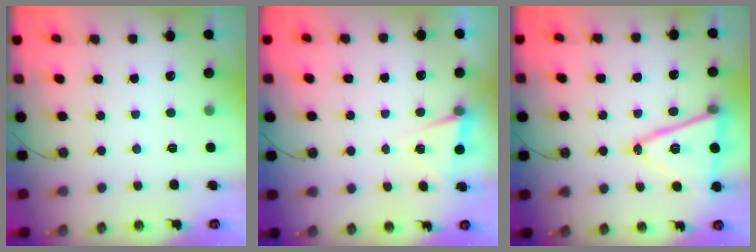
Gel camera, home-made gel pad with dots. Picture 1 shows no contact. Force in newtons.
{"total": 3.8, "press": 2.2, "slide": 3.2}
{"total": 15.8, "press": 15.4, "slide": 3.6}